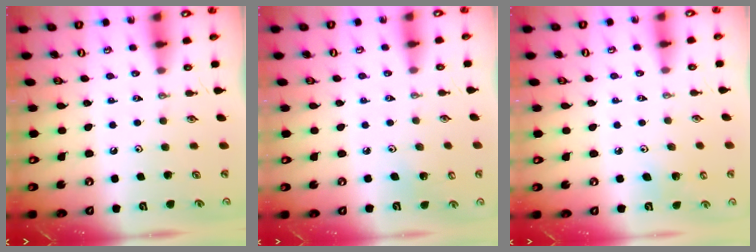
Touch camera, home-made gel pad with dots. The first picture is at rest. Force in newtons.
{"total": 2.8, "press": 2.7, "slide": 0.7}
{"total": 5.4, "press": 5.3, "slide": 1.3}